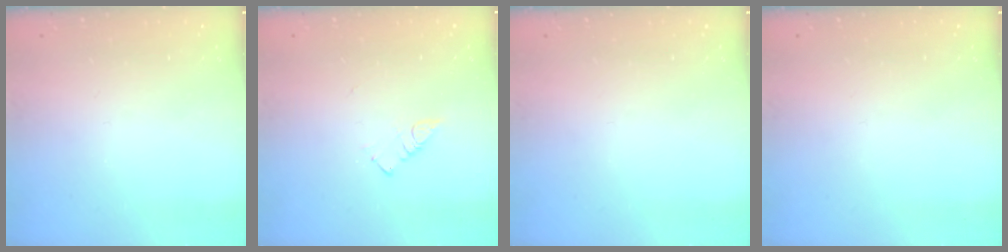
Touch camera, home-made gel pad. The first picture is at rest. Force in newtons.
{"total": 2.9, "press": 2.9, "slide": 0.5}
{"total": 0.0}
{"total": 0.0}